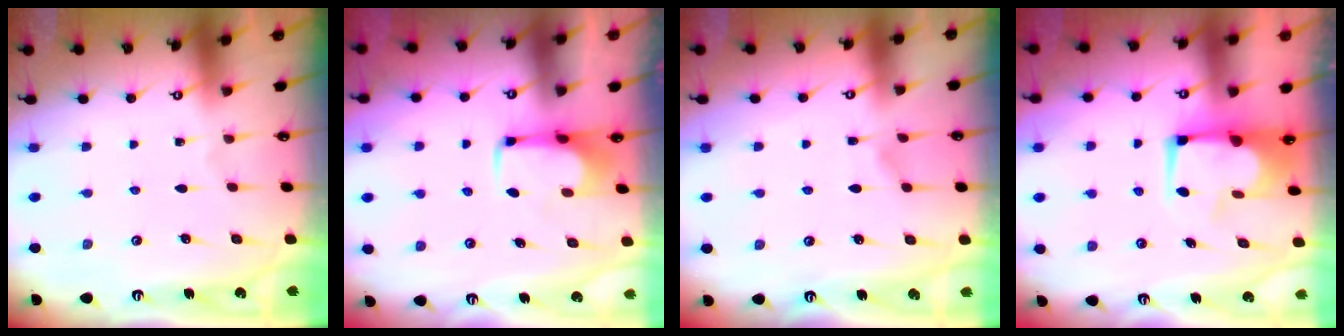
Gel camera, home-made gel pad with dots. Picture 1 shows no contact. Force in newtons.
{"total": 2.0, "press": 2.0, "slide": 0.2}
{"total": 4.0, "press": 3.9, "slide": 0.4}
{"total": 7.6, "press": 7.6, "slide": 0.6}